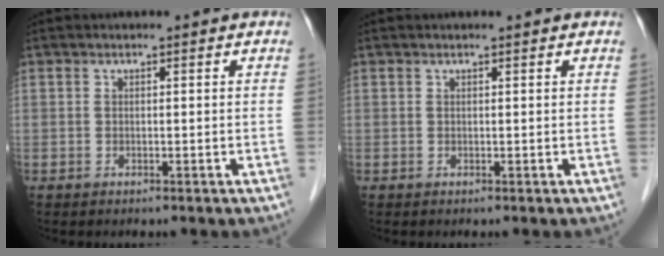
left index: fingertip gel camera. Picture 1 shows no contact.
{"total": 1.0, "force": [0.9, 0.0, 0.4], "torque": [-0.007, 0.010, 0.016]}